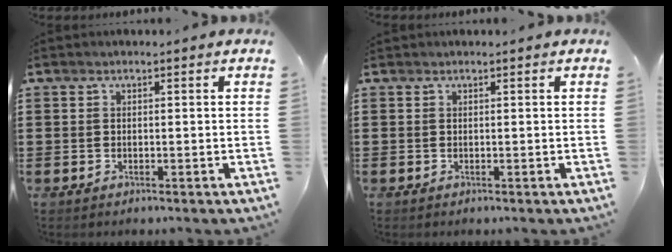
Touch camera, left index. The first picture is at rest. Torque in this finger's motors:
{"motor_torque": [0.38, -0.10, 0.11, 0.00]}